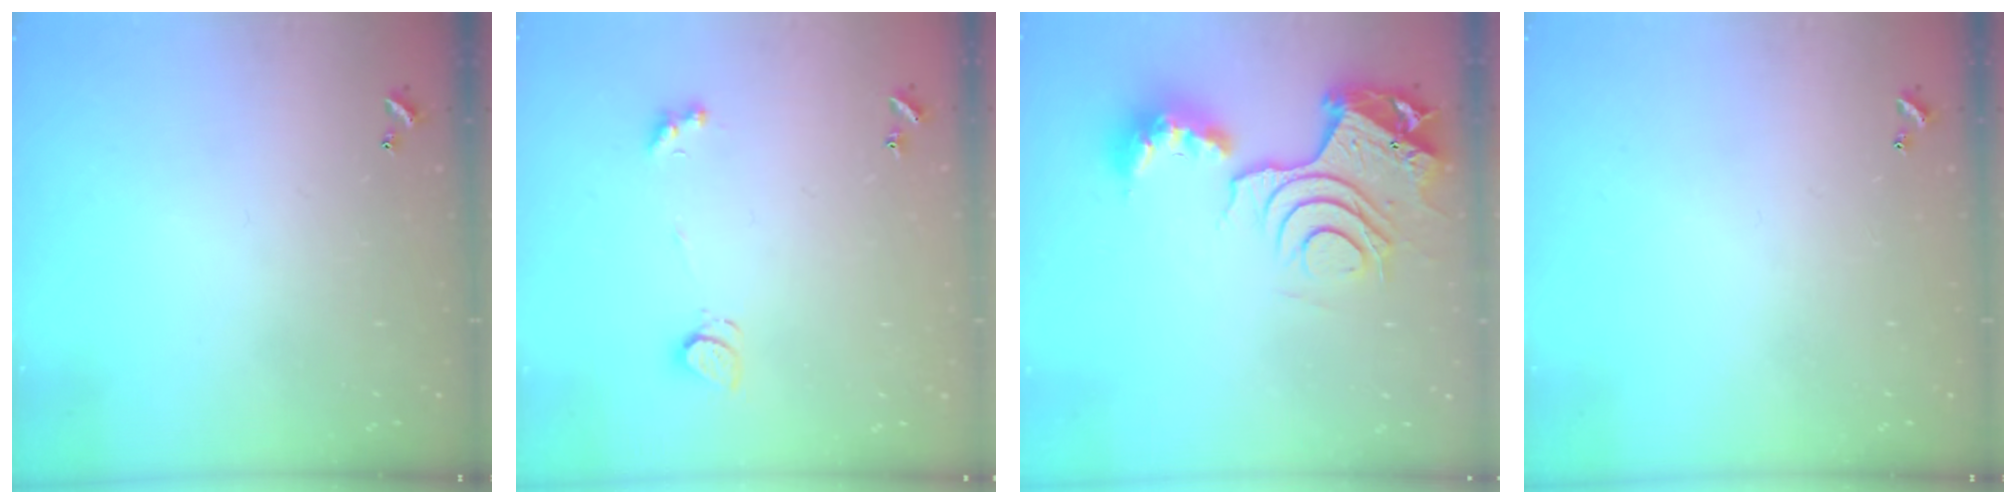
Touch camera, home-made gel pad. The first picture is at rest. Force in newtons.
{"total": 2.4, "press": 2.3, "slide": 0.6}
{"total": 14.1, "press": 14.0, "slide": 1.8}
{"total": 0.0}